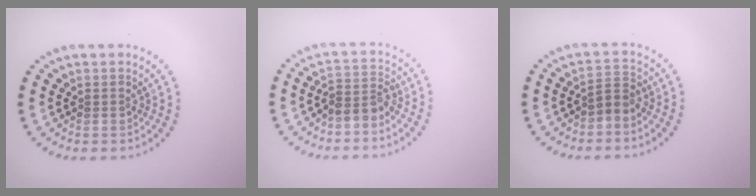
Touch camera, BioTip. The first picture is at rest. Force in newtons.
{"total": 2.3, "press": 1.8, "slide": 1.4}
{"total": 1.7, "press": 1.3, "slide": 1.1}